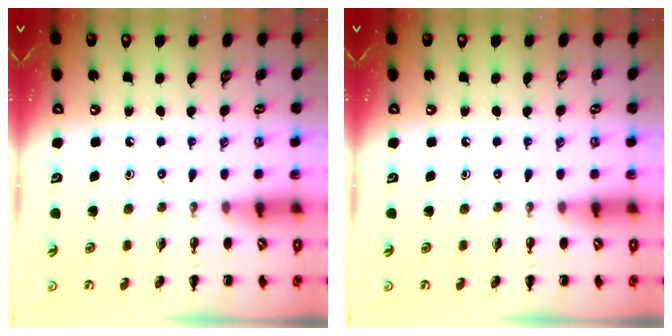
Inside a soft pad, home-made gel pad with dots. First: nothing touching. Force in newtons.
{"total": 0.0}